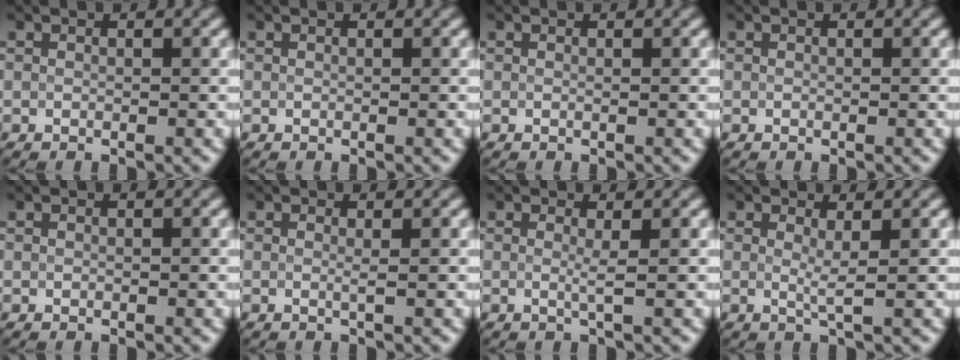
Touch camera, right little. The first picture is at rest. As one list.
[{"total": 0.0}, {"total": 0.0}, {"total": 0.0}, {"total": 0.0}, {"total": 0.6, "force": [0.0, 0.1, 0.6], "torque": [-0.009, -0.004, -0.003]}, {"total": 1.0, "force": [0.1, 0.1, 1.0], "torque": [-0.019, -0.006, -0.002]}, {"total": 1.3, "force": [0.4, 0.1, 1.3], "torque": [-0.025, -0.008, 0.004]}]